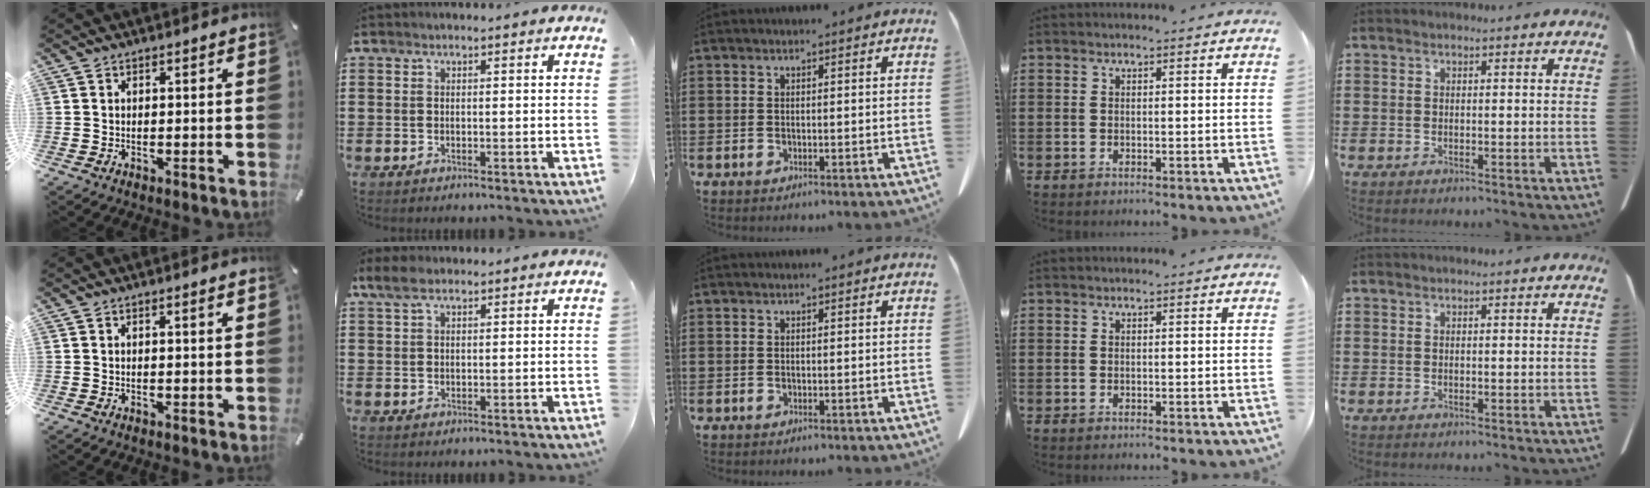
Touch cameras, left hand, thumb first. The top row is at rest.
{"thumb": {"total": 0.7, "force": [0.3, 0.1, 0.7], "torque": [-0.012, 0.001, 0.004]}, "index": {"total": 3.7, "force": [2.0, 1.9, 2.5], "torque": [-0.061, 0.005, 0.034]}}